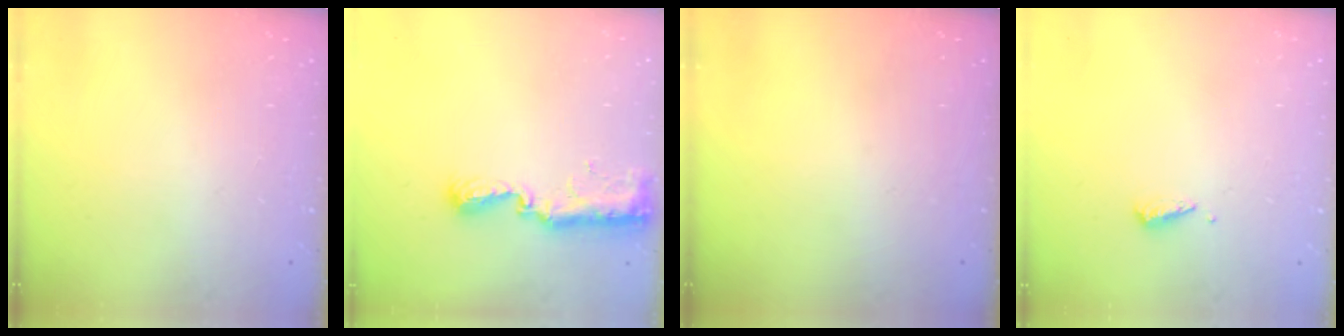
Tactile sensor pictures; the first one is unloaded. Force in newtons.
{"total": 8.9, "press": 8.9, "slide": 0.8}
{"total": 0.0}
{"total": 2.9, "press": 2.9, "slide": 0.4}